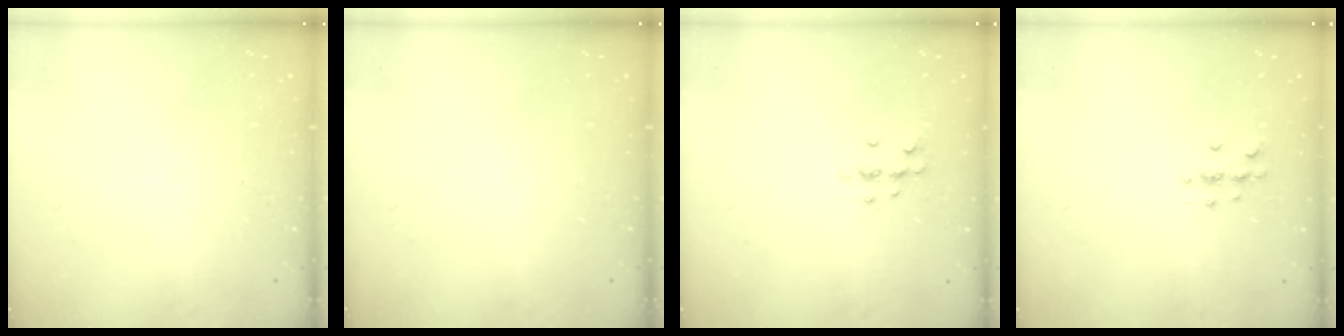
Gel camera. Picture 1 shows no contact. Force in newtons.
{"total": 0.0}
{"total": 5.4, "press": 5.2, "slide": 1.6}
{"total": 2.7, "press": 2.7, "slide": 0.3}